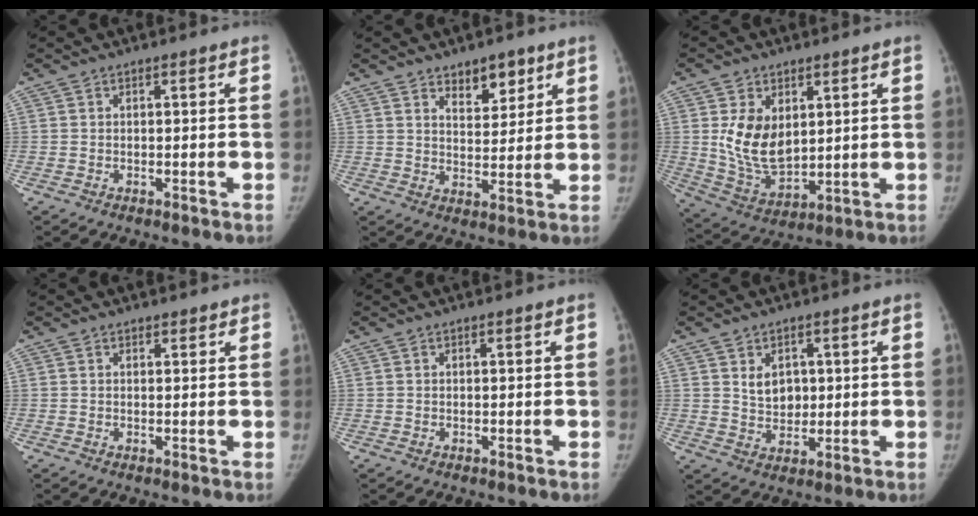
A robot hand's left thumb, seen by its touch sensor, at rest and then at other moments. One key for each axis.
{"total": 6.9, "fx": 4.5, "fy": 3.7, "fz": 3.8, "tx": -0.024, "ty": -0.031, "tz": 0.071}
{"total": 11.9, "fx": 2.8, "fy": 7.6, "fz": 8.7, "tx": -0.130, "ty": -0.025, "tz": 0.068}
{"total": 1.0, "fx": 0.8, "fy": 0.7, "fz": 0.2, "tx": 0.010, "ty": -0.004, "tz": 0.007}
{"total": 0.0}
{"total": 5.4, "fx": 1.5, "fy": 4.1, "fz": 3.1, "tx": -0.026, "ty": -0.013, "tz": 0.032}